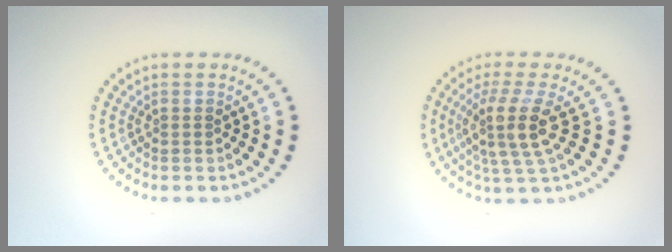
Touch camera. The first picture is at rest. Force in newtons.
{"total": 4.1, "press": 3.2, "slide": 2.6}